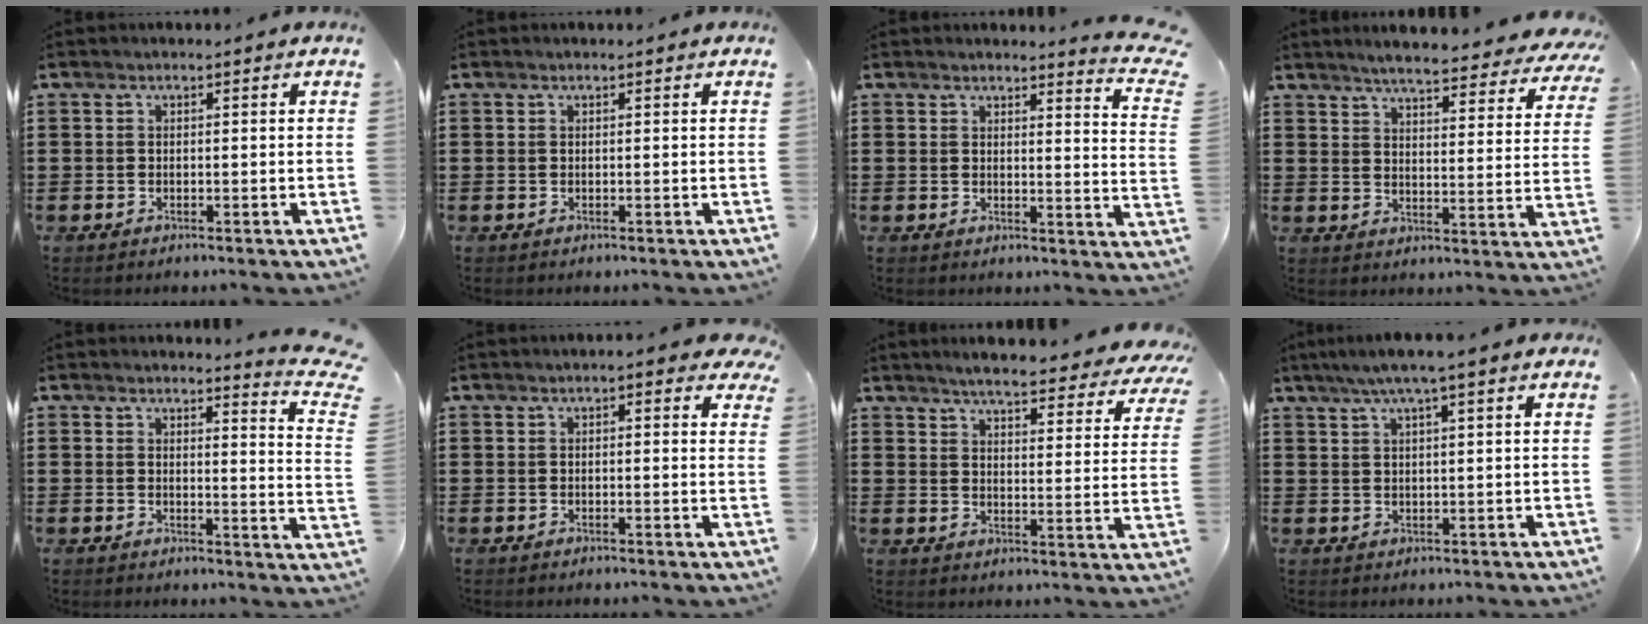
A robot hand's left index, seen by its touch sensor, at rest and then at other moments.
{"total": 0.0}
{"total": 3.0, "force": [2.8, 0.2, 1.0], "torque": [-0.018, -0.017, 0.047]}
{"total": 5.4, "force": [5.0, 0.0, 1.9], "torque": [-0.050, -0.032, 0.083]}
{"total": 3.5, "force": [3.2, 0.1, 1.5], "torque": [-0.029, -0.022, 0.053]}
{"total": 1.5, "force": [0.7, 0.5, 1.3], "torque": [-0.019, 0.002, 0.010]}
{"total": 5.2, "force": [4.8, 0.0, 2.0], "torque": [-0.051, -0.032, 0.080]}
{"total": 3.9, "force": [2.3, 0.1, 3.2], "torque": [-0.065, 0.004, 0.039]}